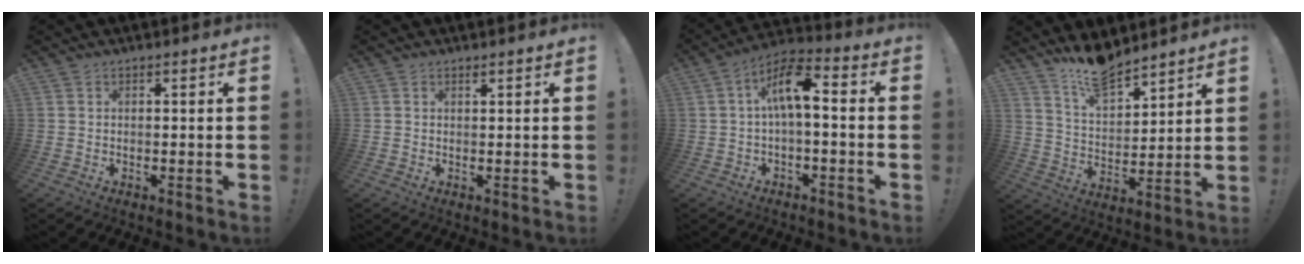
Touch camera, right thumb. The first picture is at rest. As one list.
[{"total": 0.5, "force": [0.5, 0.0, 0.2], "torque": [0.003, -0.003, 0.008]}, {"total": 10.8, "force": [0.9, 4.4, 9.8], "torque": [-0.160, 0.014, 0.017]}, {"total": 11.9, "force": [10.6, 3.7, 4.0], "torque": [-0.075, -0.082, 0.196]}]